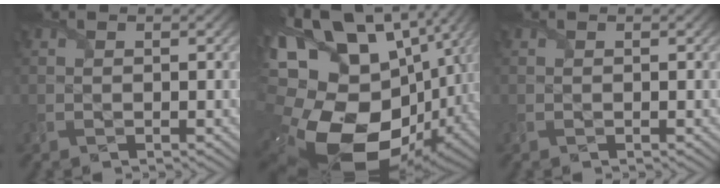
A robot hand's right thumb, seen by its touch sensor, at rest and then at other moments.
{"total": 23.3, "force": [-0.7, 16.6, 16.3], "torque": [-0.352, -0.056, -0.001]}
{"total": 0.0}